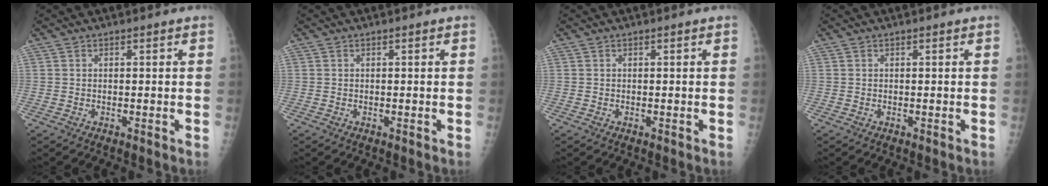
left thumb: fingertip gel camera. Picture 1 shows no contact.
{"total": 0.0}
{"total": 0.0}
{"total": 0.0}